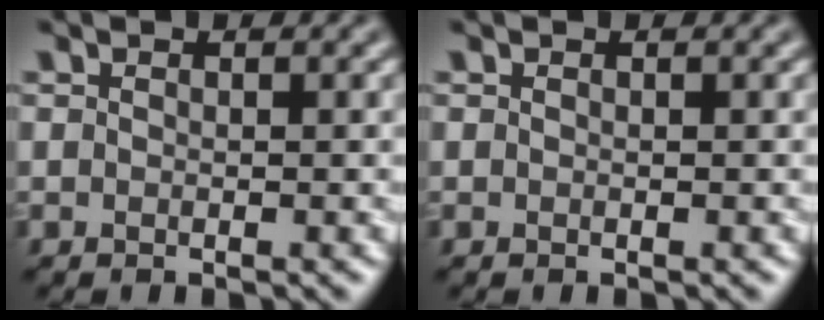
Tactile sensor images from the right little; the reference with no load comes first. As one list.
[{"total": 0.0}]